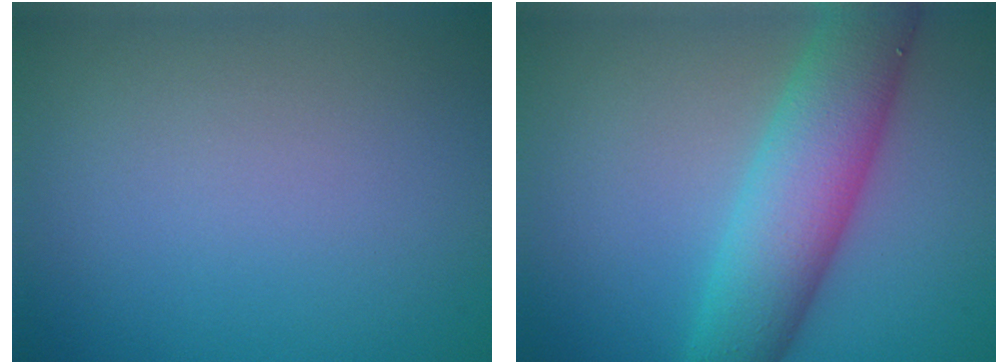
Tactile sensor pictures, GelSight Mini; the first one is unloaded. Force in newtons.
{"total": 7.5, "press": 7.5, "slide": 0.4}